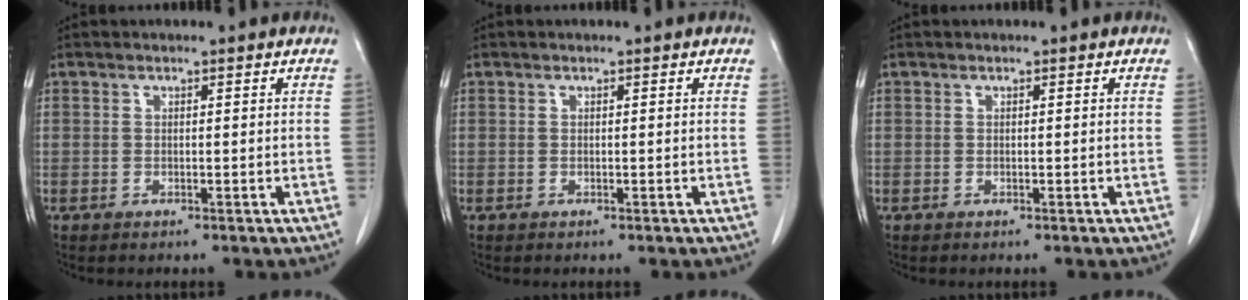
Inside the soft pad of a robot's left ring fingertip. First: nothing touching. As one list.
[{"total": 0.0}, {"total": 0.0}]